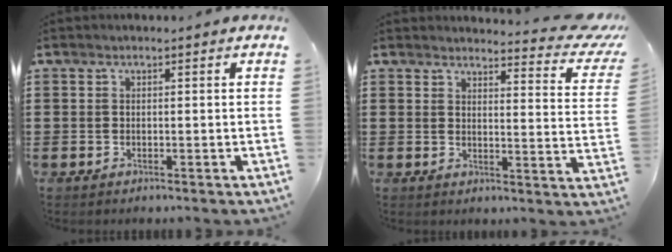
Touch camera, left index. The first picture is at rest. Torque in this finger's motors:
{"motor_torque": [2.14, 0.00, 0.11, 0.01]}